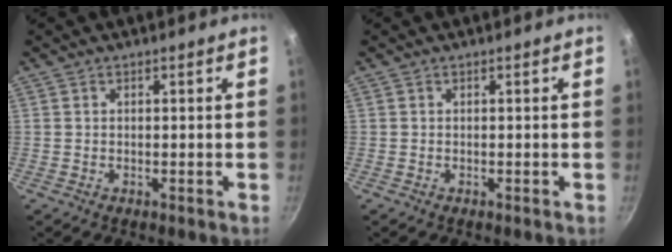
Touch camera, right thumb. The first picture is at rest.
{"total": 0.0}